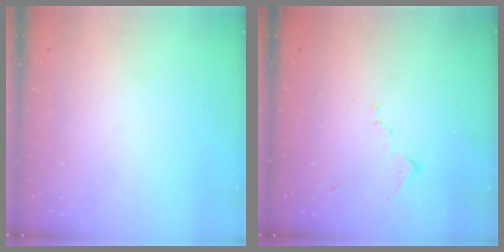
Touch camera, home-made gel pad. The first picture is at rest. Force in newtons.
{"total": 8.1, "press": 8.1, "slide": 0.9}